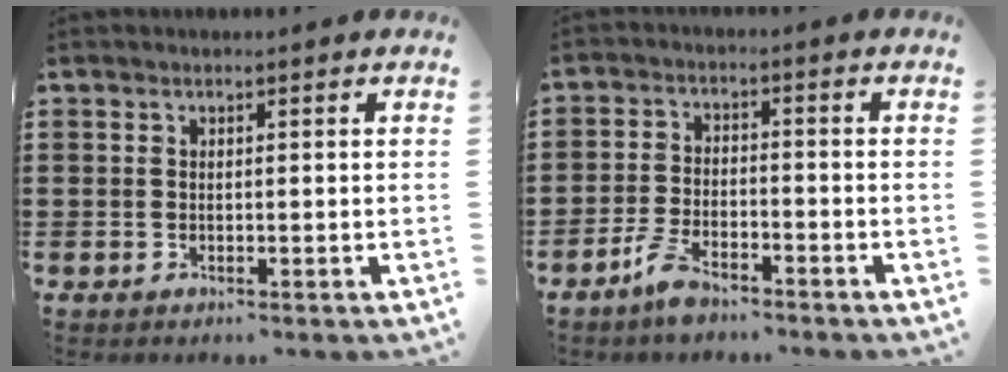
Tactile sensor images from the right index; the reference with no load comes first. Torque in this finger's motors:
{"motor_torque": [0.44, -0.37, 0.11, 0.08]}